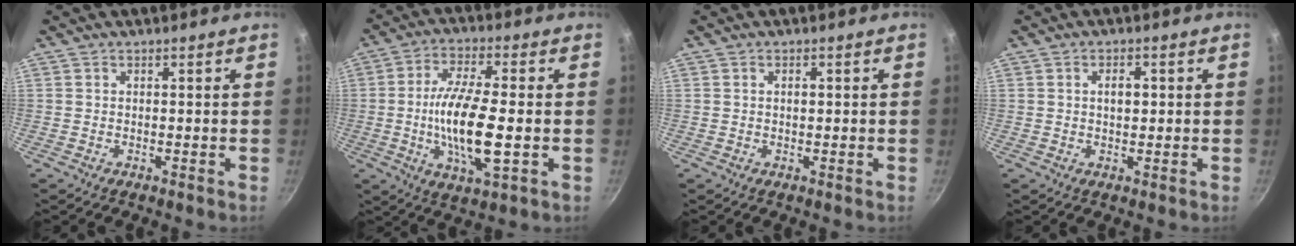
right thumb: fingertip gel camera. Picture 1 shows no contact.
{"total": 14.2, "force": [-1.6, 4.2, 13.4], "torque": [-0.258, 0.003, -0.034]}
{"total": 0.8, "force": [0.1, 0.4, 0.6], "torque": [-0.009, 0.003, 0.003]}
{"total": 2.7, "force": [0.4, 1.5, 2.2], "torque": [-0.025, 0.005, 0.006]}